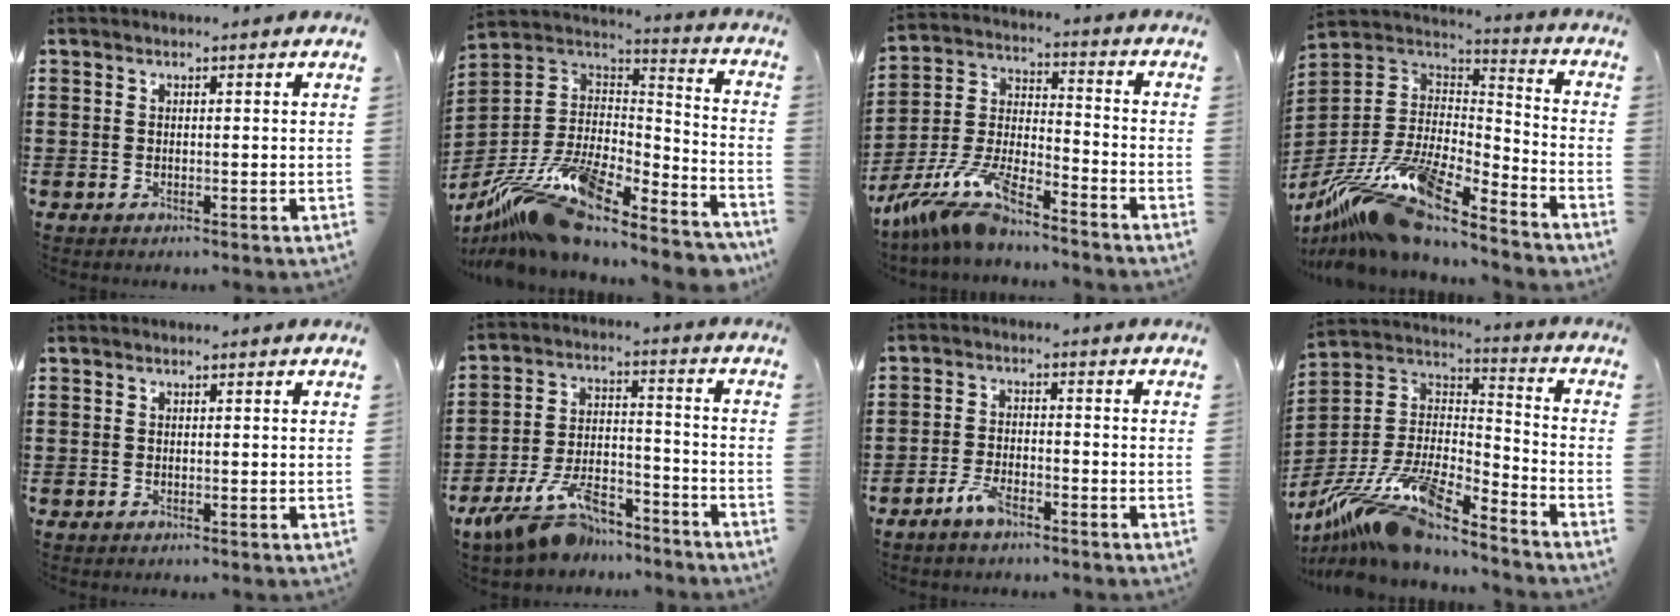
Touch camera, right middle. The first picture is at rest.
{"total": 15.1, "force": [-11.0, 4.3, 9.4], "torque": [-0.192, 0.015, -0.201]}
{"total": 10.3, "force": [-8.9, 1.7, 5.0], "torque": [-0.123, 0.004, -0.184]}
{"total": 17.1, "force": [-13.2, 3.8, 10.2], "torque": [-0.205, 0.026, -0.242]}
{"total": 0.0}
{"total": 11.6, "force": [-9.6, 3.6, 5.4], "torque": [-0.115, 0.026, -0.187]}
{"total": 4.0, "force": [-3.0, 1.3, 2.3], "torque": [-0.052, 0.004, -0.060]}
{"total": 15.9, "force": [-12.6, 2.6, 9.2], "torque": [-0.198, 0.019, -0.243]}